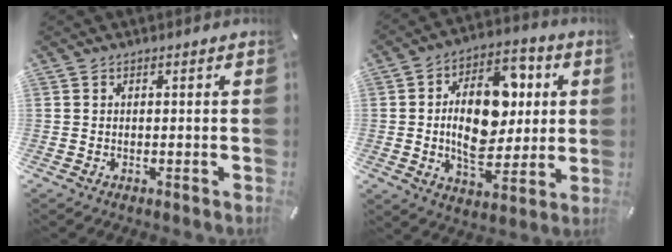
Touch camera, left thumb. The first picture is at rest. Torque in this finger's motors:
{"motor_torque": [0.81, 0.82, 0.47, -0.14, 0.21]}